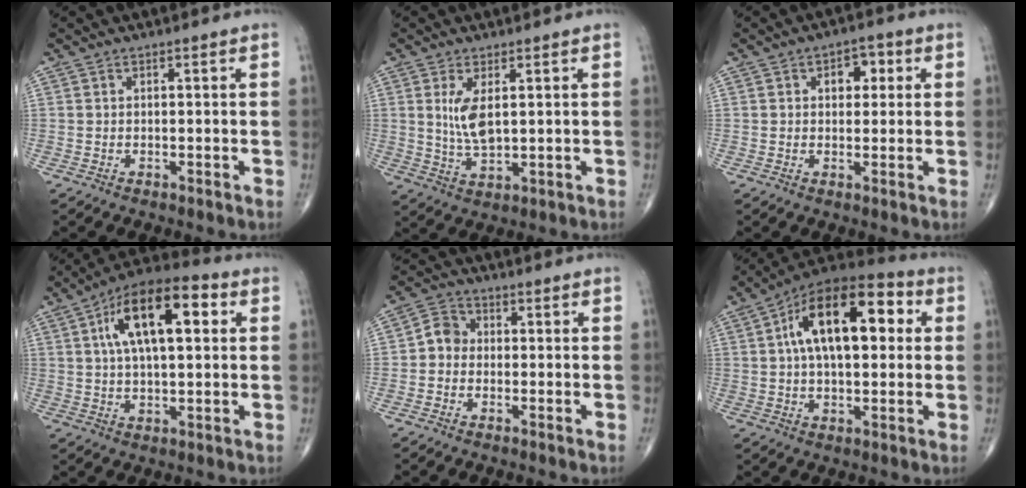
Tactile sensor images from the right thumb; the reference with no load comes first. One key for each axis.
{"total": 6.1, "fx": 1.5, "fy": 2.5, "fz": 5.4, "tx": -0.105, "ty": -0.015, "tz": 0.038}
{"total": 4.8, "fx": 1.4, "fy": 3.3, "fz": 3.3, "tx": -0.017, "ty": 0.001, "tz": 0.014}
{"total": 17.0, "fx": 4.7, "fy": 7.4, "fz": 14.5, "tx": -0.227, "ty": 0.018, "tz": 0.070}
{"total": 4.3, "fx": -0.6, "fy": 3.8, "fz": 2.0, "tx": -0.017, "ty": 0.015, "tz": -0.022}
{"total": 20.0, "fx": 4.3, "fy": 10.0, "fz": 16.7, "tx": -0.246, "ty": 0.027, "tz": 0.056}